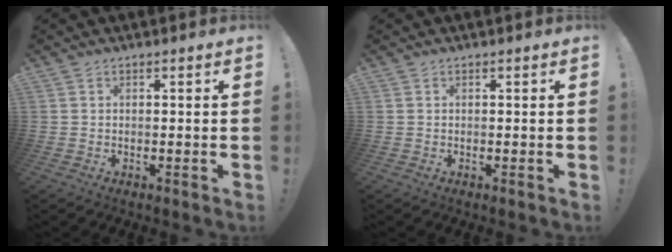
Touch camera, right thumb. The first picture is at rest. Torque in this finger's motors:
{"motor_torque": [-0.03, 0.03, -0.05, -0.02, 0.00]}